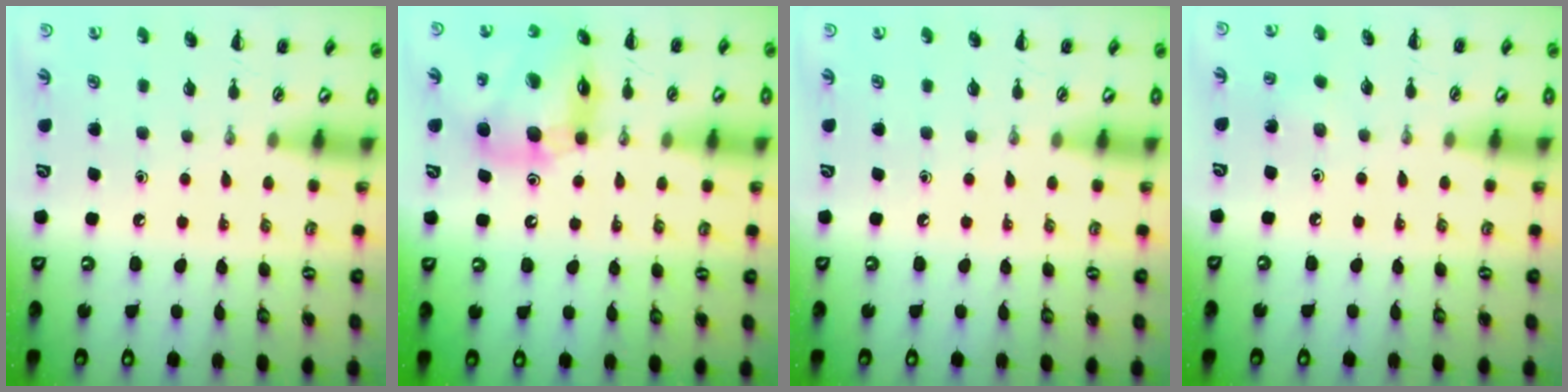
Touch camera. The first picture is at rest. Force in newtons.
{"total": 14.8, "press": 14.1, "slide": 4.4}
{"total": 0.0}
{"total": 5.4, "press": 5.2, "slide": 1.4}